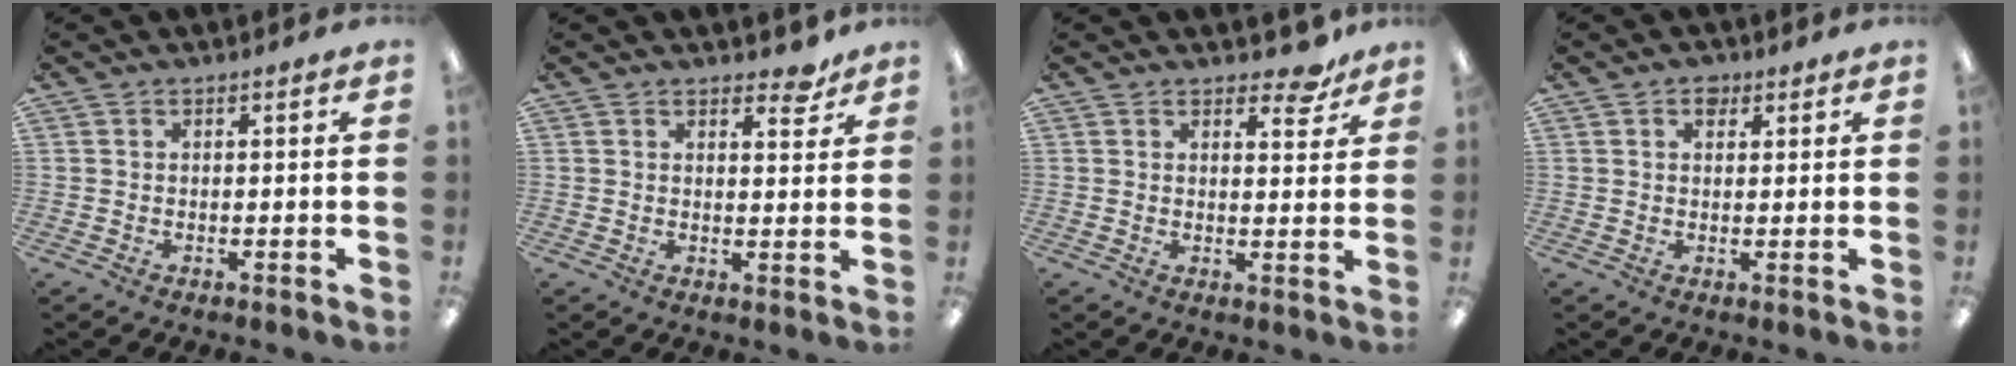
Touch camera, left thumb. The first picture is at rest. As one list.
[{"total": 4.2, "force": [3.3, 1.8, 1.7], "torque": [-0.009, -0.019, 0.055]}, {"total": 5.4, "force": [4.1, 2.4, 2.5], "torque": [-0.019, -0.023, 0.067]}, {"total": 2.7, "force": [1.6, 1.8, 1.3], "torque": [-0.003, -0.004, 0.023]}]